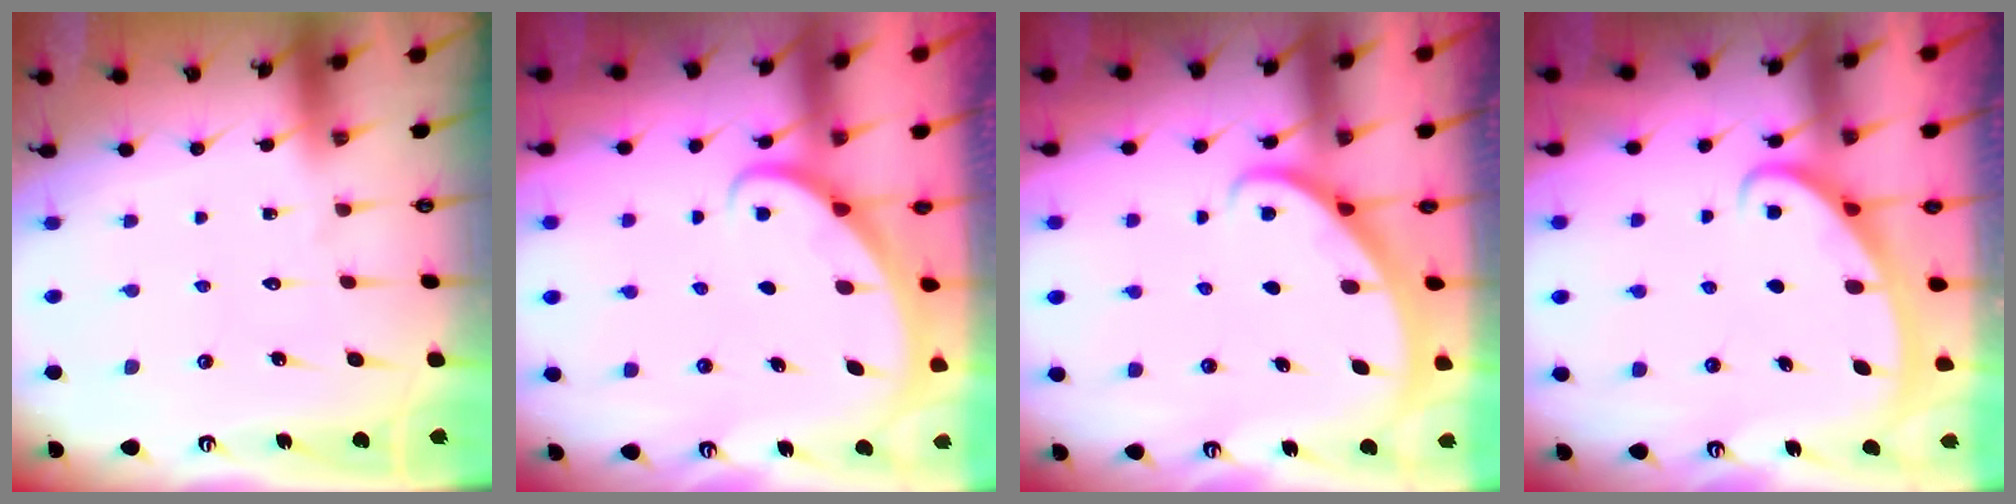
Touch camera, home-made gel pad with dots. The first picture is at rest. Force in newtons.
{"total": 2.3, "press": 2.3, "slide": 0.1}
{"total": 1.9, "press": 1.9, "slide": 0.2}
{"total": 2.7, "press": 2.7, "slide": 0.4}